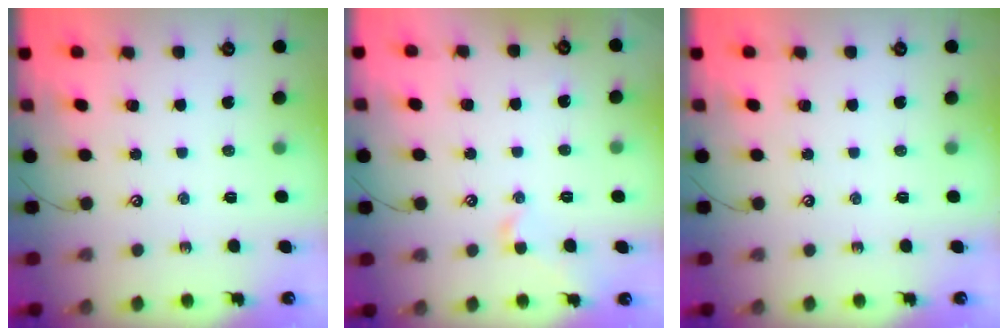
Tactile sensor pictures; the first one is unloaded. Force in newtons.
{"total": 0.6, "press": 0.4, "slide": 0.5}
{"total": 0.0}